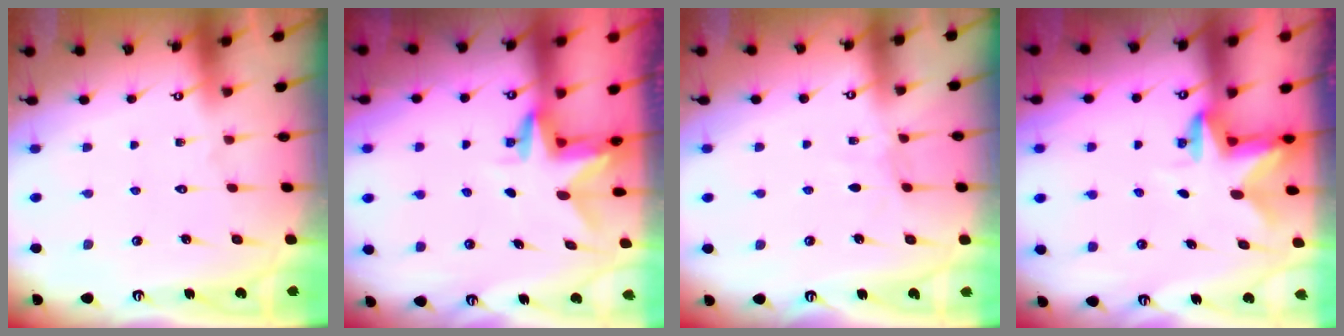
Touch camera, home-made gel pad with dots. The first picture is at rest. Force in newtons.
{"total": 2.9, "press": 2.9, "slide": 0.2}
{"total": 2.9, "press": 2.8, "slide": 0.4}
{"total": 2.7, "press": 2.6, "slide": 0.5}